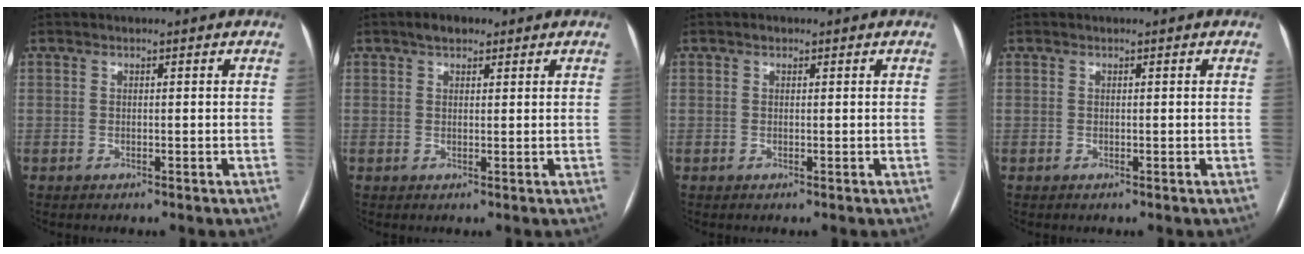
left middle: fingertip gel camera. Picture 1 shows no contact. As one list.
[{"total": 2.7, "force": [1.9, 1.4, 1.4], "torque": [-0.024, 0.012, 0.029]}, {"total": 0.6, "force": [0.4, 0.4, 0.2], "torque": [-0.003, 0.003, 0.005]}, {"total": 0.0}]